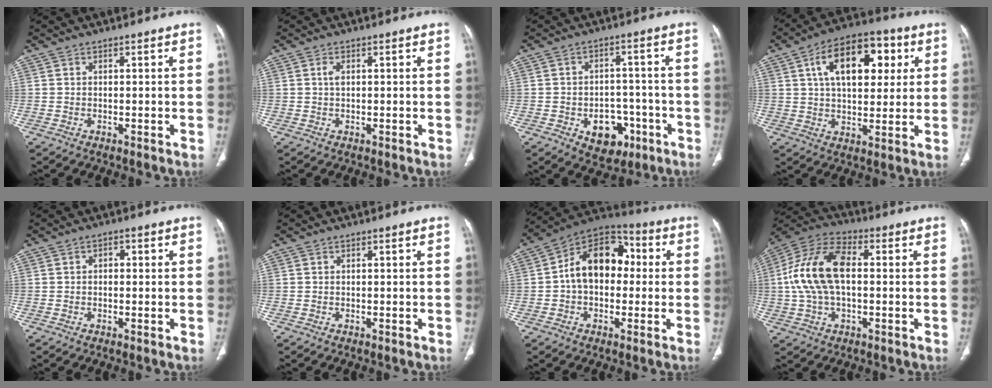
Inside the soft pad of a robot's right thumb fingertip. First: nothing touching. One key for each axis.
{"total": 1.3, "fx": 0.3, "fy": 0.7, "fz": 1.1, "tx": -0.022, "ty": 0.003, "tz": 0.006}
{"total": 9.2, "fx": -3.9, "fy": 6.6, "fz": 5.1, "tx": -0.034, "ty": 0.032, "tz": -0.043}
{"total": 16.6, "fx": 5.4, "fy": 9.2, "fz": 12.7, "tx": -0.166, "ty": 0.005, "tz": 0.081}
{"total": 1.3, "fx": 0.1, "fy": 0.9, "fz": 0.8, "tx": -0.004, "ty": 0.006, "tz": -0.003}
{"total": 0.0}
{"total": 14.8, "fx": 0.9, "fy": 10.2, "fz": 10.7, "tx": -0.137, "ty": 0.039, "tz": 0.000}
{"total": 15.3, "fx": 0.7, "fy": 8.5, "fz": 12.7, "tx": -0.256, "ty": 0.032, "tz": 0.007}